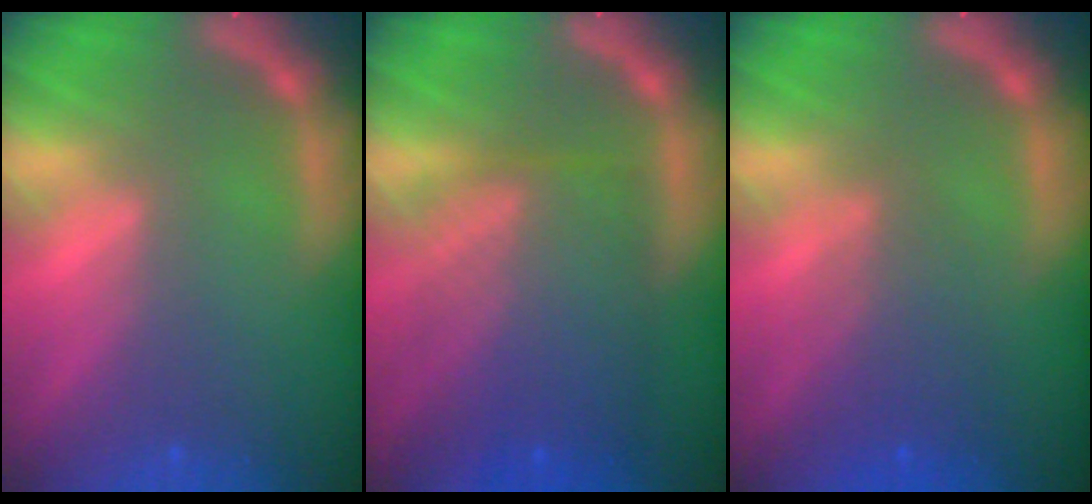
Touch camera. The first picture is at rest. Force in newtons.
{"total": 8.6}
{"total": 3.5}